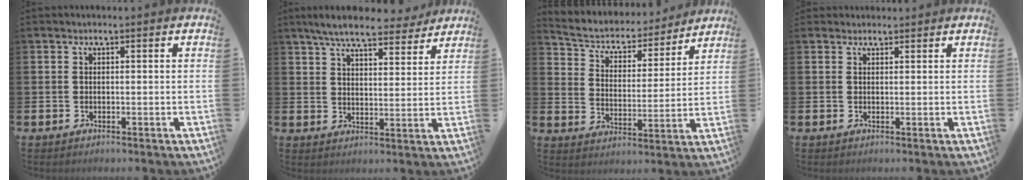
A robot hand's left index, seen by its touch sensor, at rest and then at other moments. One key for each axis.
{"total": 7.6, "fx": 6.9, "fy": 1.6, "fz": 2.7, "tx": -0.052, "ty": -0.038, "tz": 0.118}
{"total": 5.1, "fx": 4.7, "fy": 1.9, "fz": 0.8, "tx": -0.045, "ty": -0.041, "tz": 0.073}
{"total": 1.3, "fx": 1.2, "fy": 0.4, "fz": 0.0, "tx": 0.020, "ty": -0.006, "tz": 0.018}